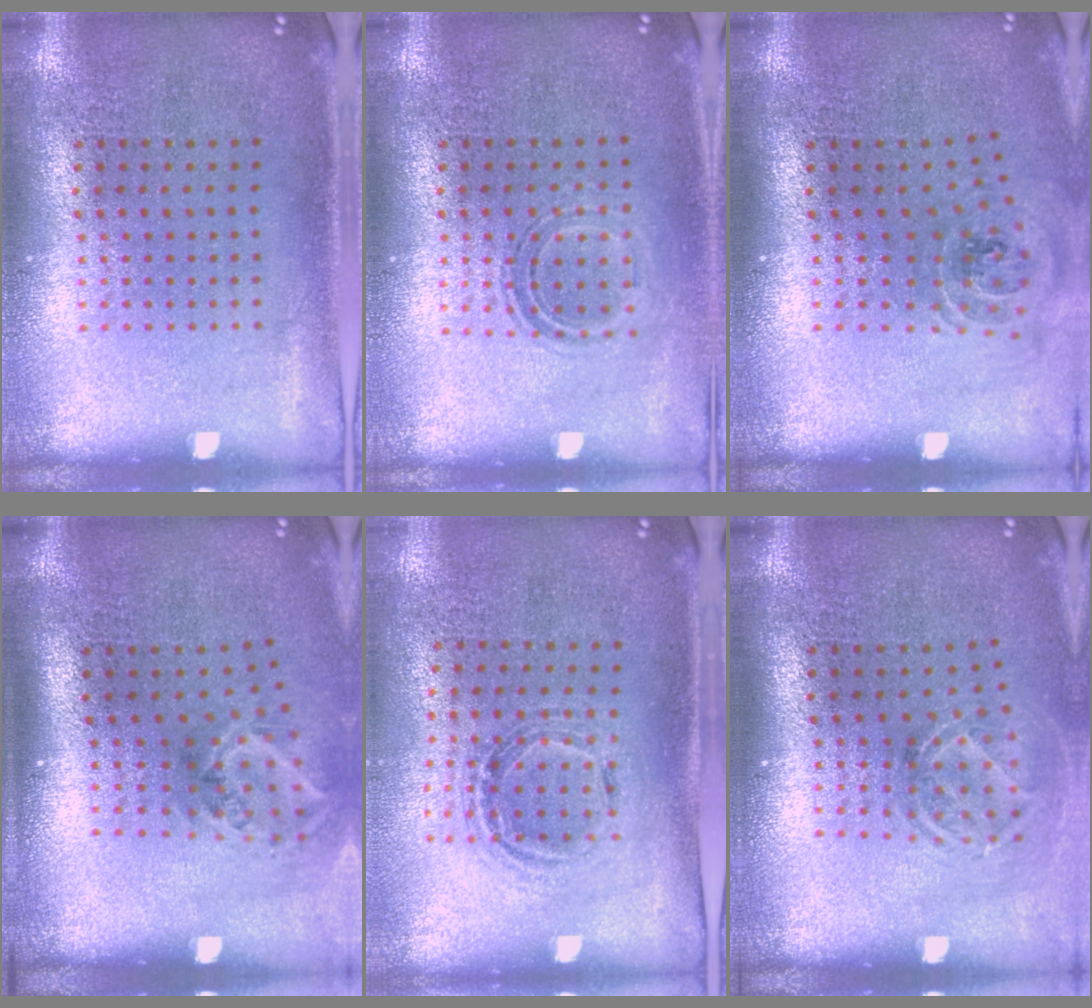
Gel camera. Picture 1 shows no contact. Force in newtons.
{"total": 1.1, "press": 0.9, "slide": 0.7}
{"total": 1.1, "press": 1.0, "slide": 0.2}
{"total": 2.0, "press": 1.3, "slide": 1.5}
{"total": 1.0, "press": 1.0, "slide": 0.1}
{"total": 1.8, "press": 1.3, "slide": 1.3}